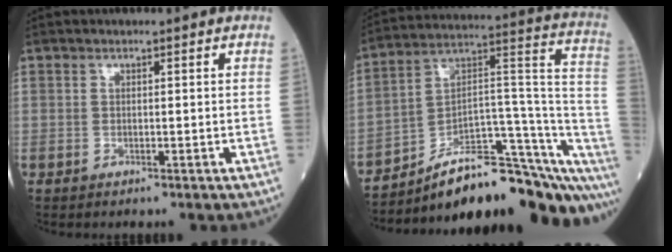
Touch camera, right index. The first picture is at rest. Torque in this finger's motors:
{"motor_torque": [0.32, -1.12, 0.78, 0.06]}